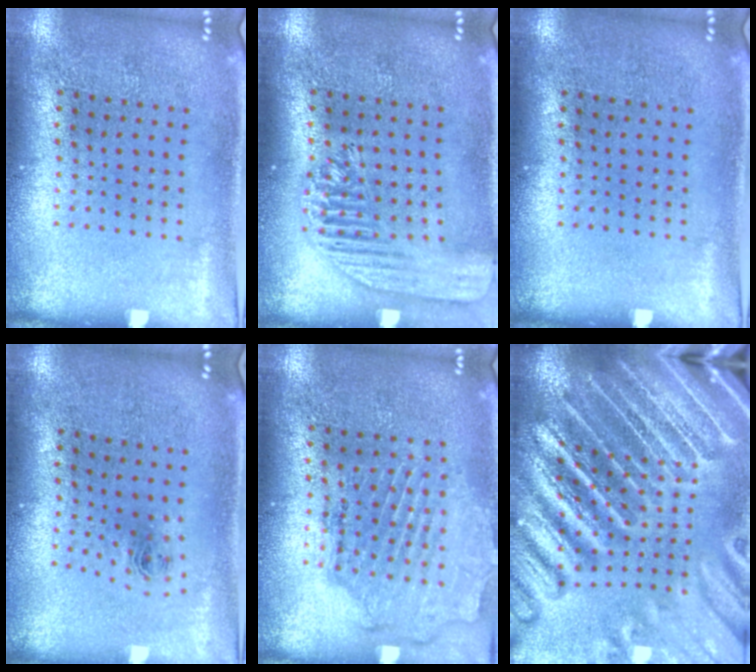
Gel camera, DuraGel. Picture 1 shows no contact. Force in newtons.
{"total": 1.7, "press": 1.6, "slide": 0.6}
{"total": 0.0}
{"total": 0.9, "press": 0.3, "slide": 0.8}
{"total": 1.6, "press": 1.6, "slide": 0.5}
{"total": 5.7, "press": 5.0, "slide": 2.8}